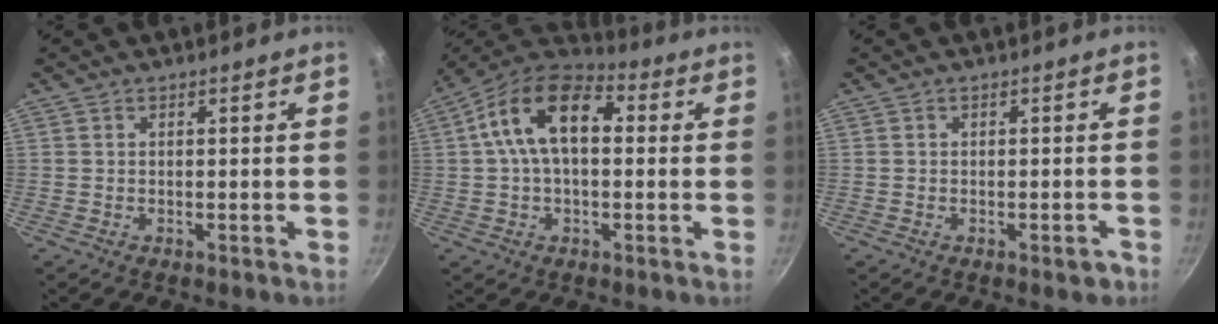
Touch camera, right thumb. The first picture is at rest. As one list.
[{"total": 14.7, "force": [2.2, 8.8, 11.6], "torque": [-0.176, 0.031, 0.016]}, {"total": 1.8, "force": [-1.0, 0.9, 1.3], "torque": [-0.008, 0.012, -0.009]}]